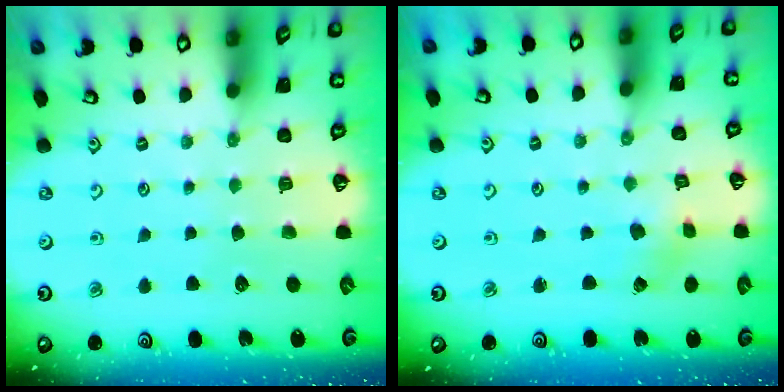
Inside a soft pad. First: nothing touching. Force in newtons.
{"total": 1.2, "press": 1.2, "slide": 0.2}